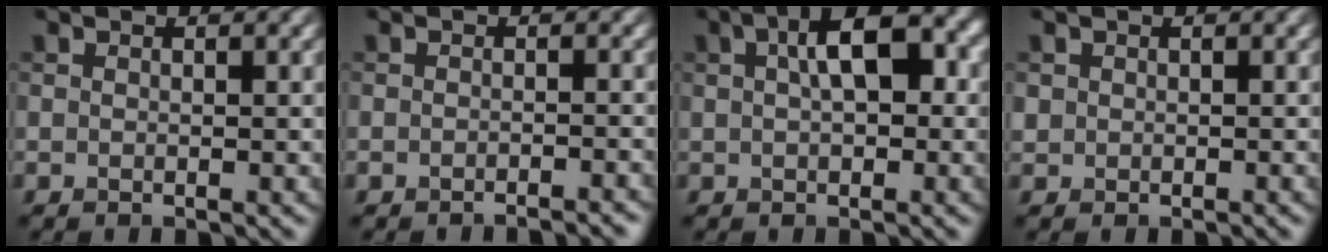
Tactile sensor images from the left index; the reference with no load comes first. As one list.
[{"total": 1.9, "force": [-1.8, 0.1, 0.4], "torque": [0.005, 0.006, -0.022]}, {"total": 6.4, "force": [1.6, 2.9, 5.4], "torque": [-0.084, 0.018, 0.020]}, {"total": 0.7, "force": [0.4, 0.6, -0.1], "torque": [0.004, -0.003, 0.003]}]